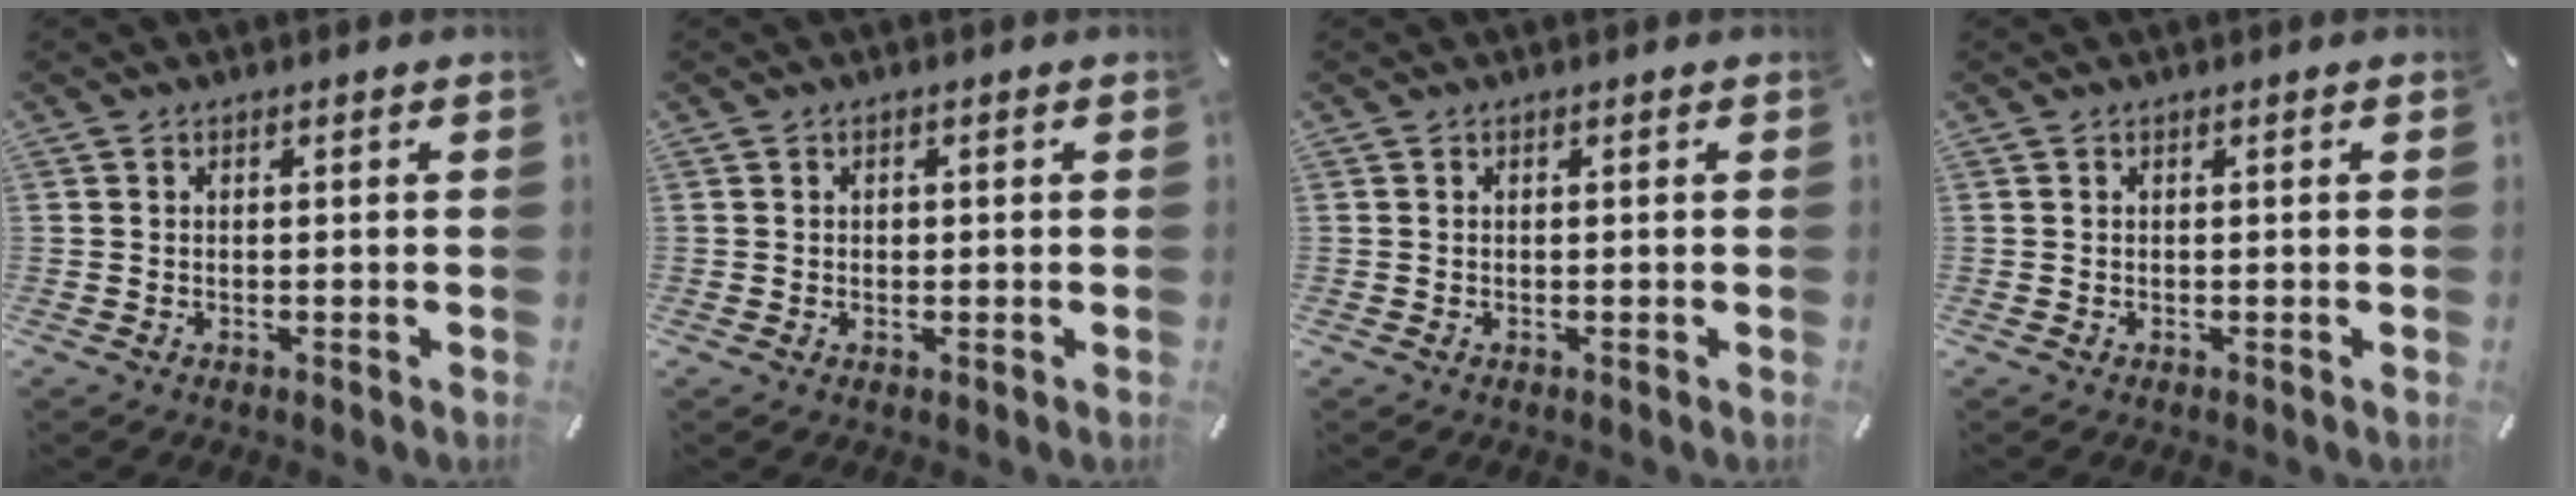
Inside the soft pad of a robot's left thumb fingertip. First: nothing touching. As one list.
[{"total": 0.8, "force": [0.0, 0.7, 0.3], "torque": [0.001, 0.000, -0.003]}, {"total": 0.0}, {"total": 0.0}]